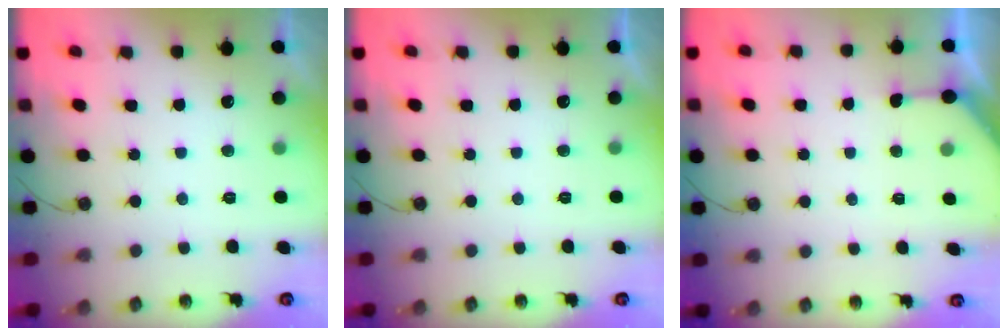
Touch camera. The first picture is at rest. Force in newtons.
{"total": 0.0}
{"total": 2.7, "press": 2.7, "slide": 0.4}